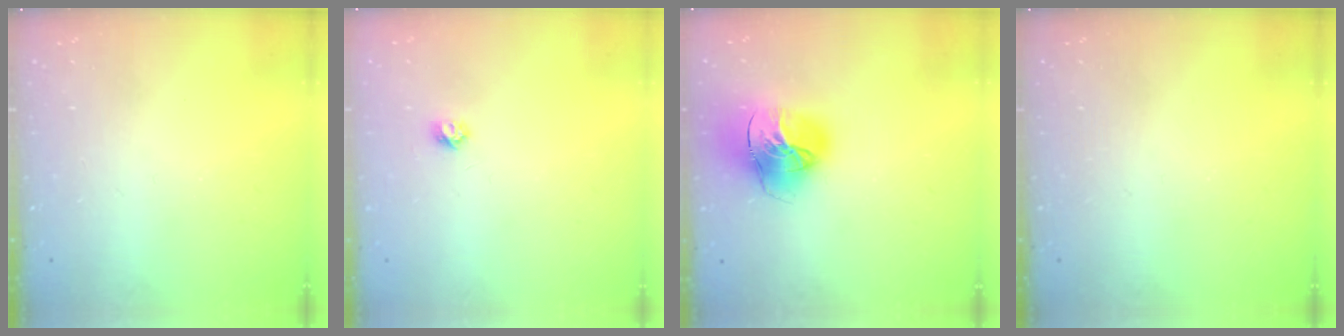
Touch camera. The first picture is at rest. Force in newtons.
{"total": 3.7, "press": 3.7, "slide": 0.4}
{"total": 20.1, "press": 20.0, "slide": 2.1}
{"total": 0.0}